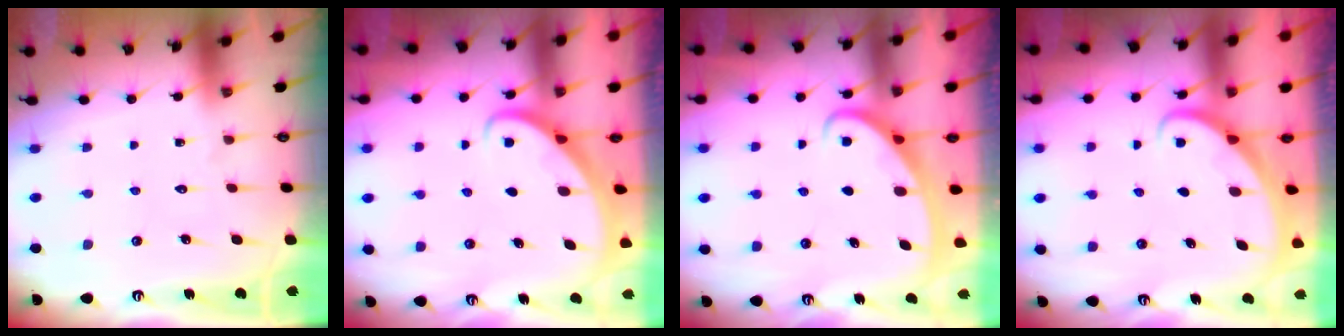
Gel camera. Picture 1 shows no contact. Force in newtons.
{"total": 2.7, "press": 2.7, "slide": 0.2}
{"total": 2.6, "press": 2.6, "slide": 0.4}
{"total": 2.3, "press": 2.3, "slide": 0.1}